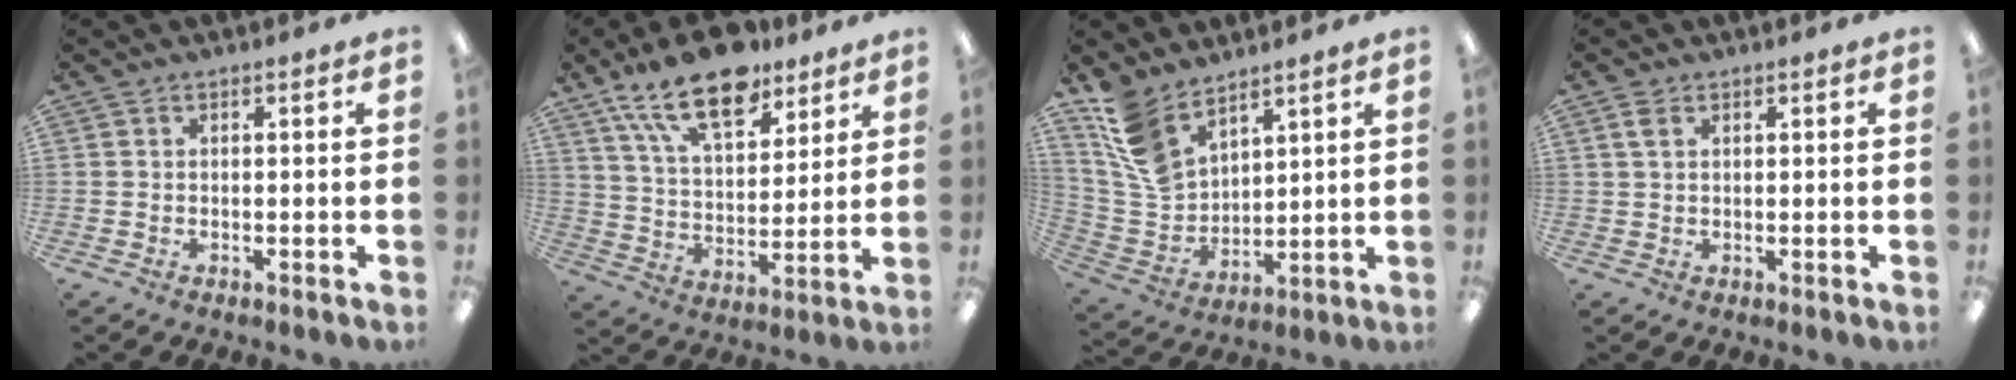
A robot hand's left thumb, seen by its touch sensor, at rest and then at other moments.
{"total": 18.3, "force": [12.7, 8.2, 10.3], "torque": [-0.177, -0.058, 0.221]}
{"total": 12.1, "force": [9.0, 6.5, 4.9], "torque": [-0.116, -0.037, 0.179]}
{"total": 2.4, "force": [1.3, 1.4, 1.4], "torque": [-0.033, 0.002, 0.023]}